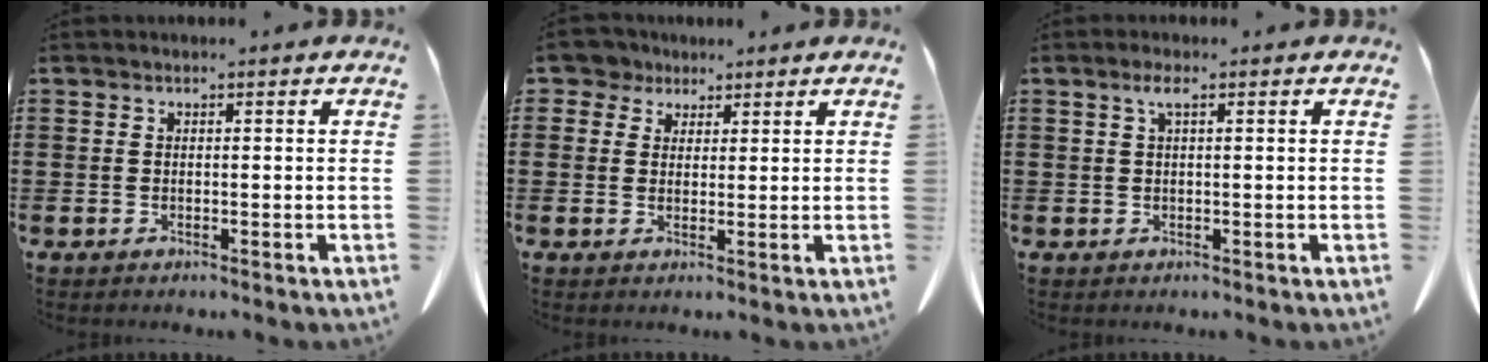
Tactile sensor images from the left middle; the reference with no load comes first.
{"total": 3.9, "force": [2.6, 2.7, 1.0], "torque": [-0.033, 0.004, 0.046]}
{"total": 1.9, "force": [0.6, 0.4, 1.8], "torque": [-0.037, 0.005, 0.010]}